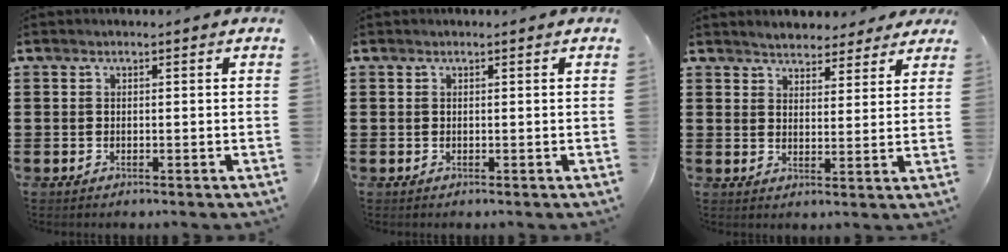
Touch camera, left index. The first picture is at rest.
{"total": 0.0}
{"total": 3.7, "force": [3.6, 0.9, 0.0], "torque": [-0.014, -0.007, 0.067]}